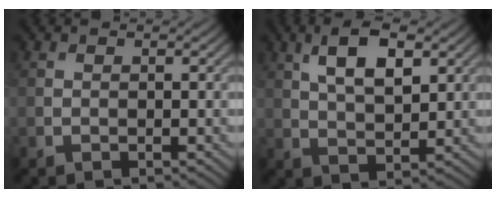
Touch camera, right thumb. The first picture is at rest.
{"total": 7.4, "force": [3.2, 3.1, 5.9], "torque": [-0.116, 0.005, 0.058]}